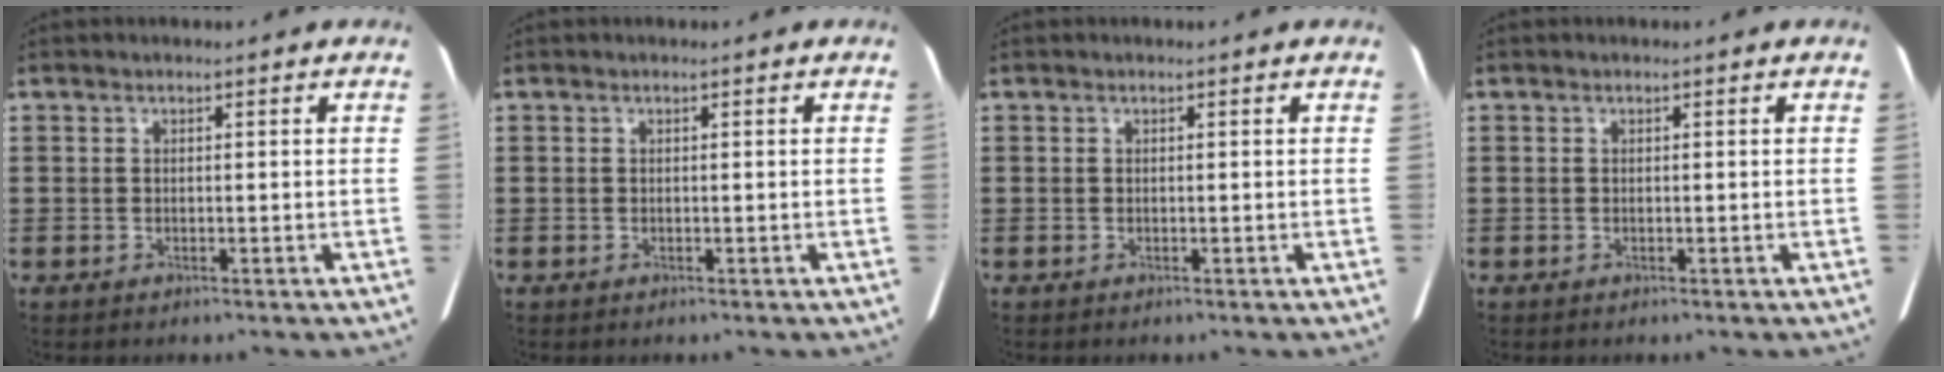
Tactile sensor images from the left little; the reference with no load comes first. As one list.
[{"total": 0.0}, {"total": 0.0}, {"total": 0.0}]